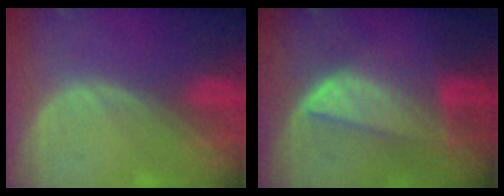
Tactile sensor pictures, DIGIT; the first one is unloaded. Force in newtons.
{"total": 7.5, "press": 6.8, "slide": 3.2}